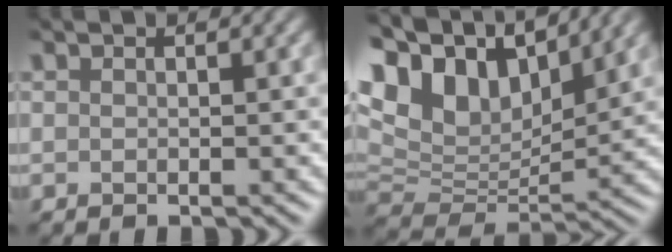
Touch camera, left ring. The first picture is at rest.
{"total": 12.4, "force": [7.0, 6.4, 8.0], "torque": [-0.175, 0.038, 0.122]}